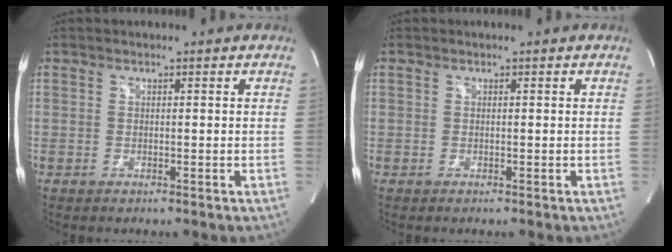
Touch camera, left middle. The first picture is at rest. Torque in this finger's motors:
{"motor_torque": [-0.01, 0.26, 0.10, 0.01]}